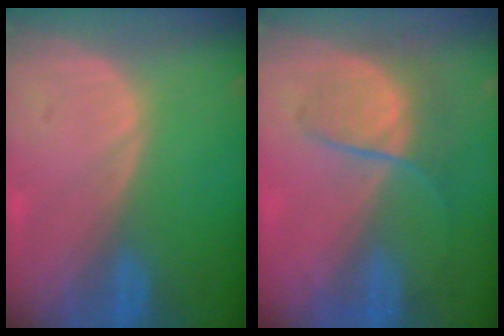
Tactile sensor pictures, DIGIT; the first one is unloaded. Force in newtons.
{"total": 6.4, "press": 5.9, "slide": 2.3}